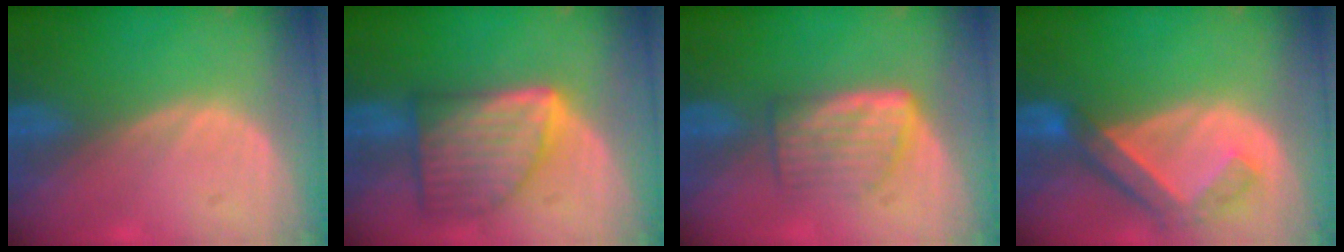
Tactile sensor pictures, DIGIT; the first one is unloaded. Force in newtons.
{"total": 8.8, "press": 8.8, "slide": 0.5}
{"total": 6.1, "press": 5.4, "slide": 2.7}
{"total": 6.6, "press": 5.9, "slide": 3.0}